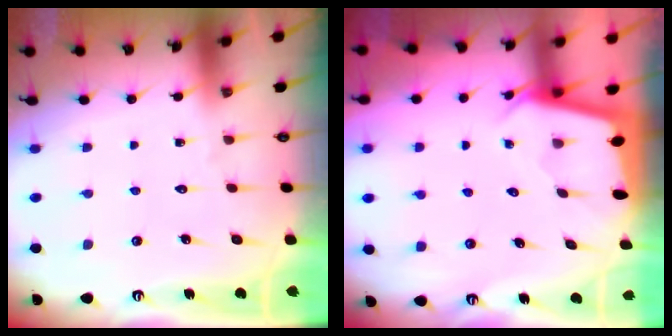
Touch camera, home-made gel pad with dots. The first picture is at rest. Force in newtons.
{"total": 2.0, "press": 2.0, "slide": 0.3}